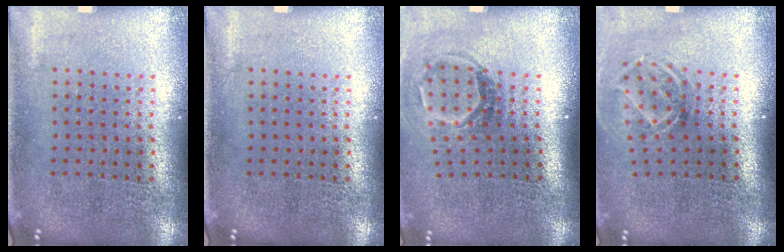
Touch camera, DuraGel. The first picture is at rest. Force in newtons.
{"total": 0.0}
{"total": 1.9, "press": 1.3, "slide": 1.4}
{"total": 1.8, "press": 1.3, "slide": 1.3}